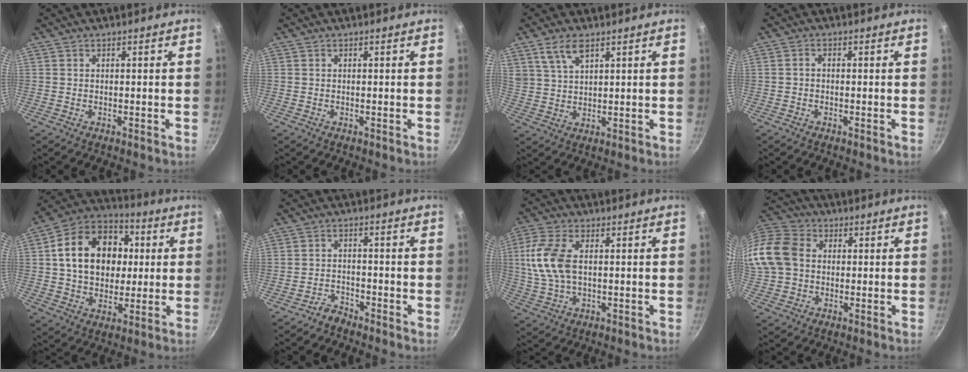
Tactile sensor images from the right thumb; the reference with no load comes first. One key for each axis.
{"total": 0.0}
{"total": 6.0, "fx": 3.7, "fy": 2.6, "fz": 4.0, "tx": -0.071, "ty": -0.010, "tz": 0.077}
{"total": 1.1, "fx": -0.4, "fy": 0.8, "fz": 0.7, "tx": -0.013, "ty": 0.009, "tz": -0.008}
{"total": 19.8, "fx": 3.0, "fy": 15.0, "fz": 12.6, "tx": -0.182, "ty": 0.025, "tz": 0.041}
{"total": 2.4, "fx": -2.3, "fy": 0.7, "fz": 0.1, "tx": 0.007, "ty": 0.024, "tz": -0.044}
{"total": 10.8, "fx": 1.3, "fy": 6.1, "fz": 8.9, "tx": -0.186, "ty": 0.009, "tz": 0.020}
{"total": 16.1, "fx": 1.2, "fy": 12.9, "fz": 9.5, "tx": -0.198, "ty": 0.032, "tz": 0.009}